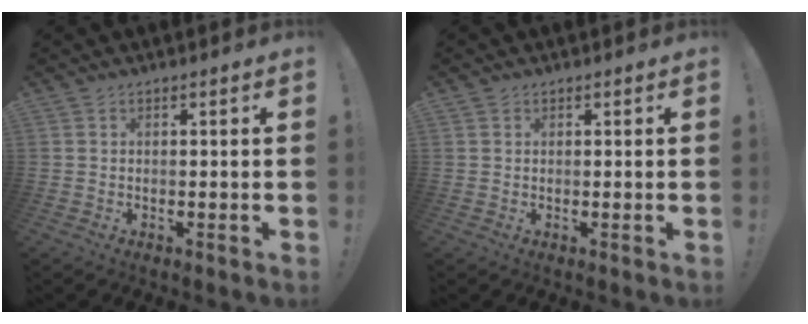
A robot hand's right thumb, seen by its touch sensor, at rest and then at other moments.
{"total": 0.7, "force": [0.4, 0.5, -0.1], "torque": [0.004, -0.002, 0.008]}